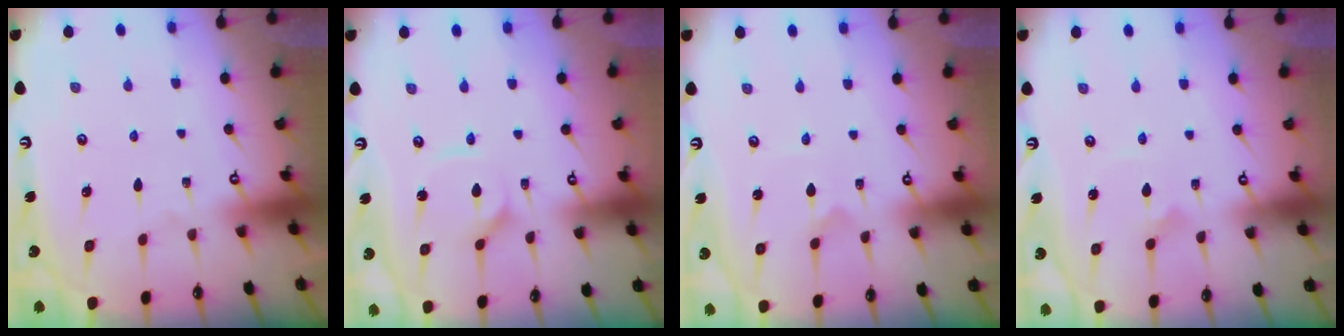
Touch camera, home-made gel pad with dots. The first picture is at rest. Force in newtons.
{"total": 2.9, "press": 2.9, "slide": 0.4}
{"total": 1.0, "press": 1.0, "slide": 0.0}
{"total": 3.6, "press": 3.6, "slide": 0.2}